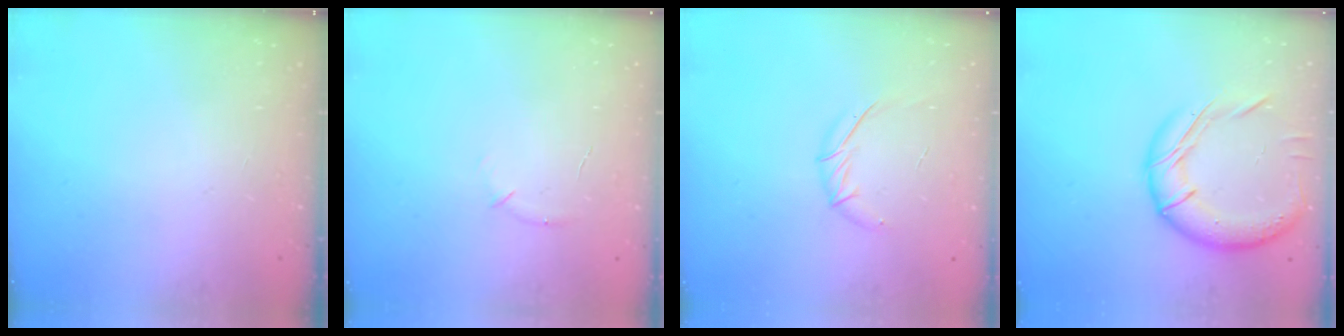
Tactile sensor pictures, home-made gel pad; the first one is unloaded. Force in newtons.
{"total": 4.1, "press": 3.9, "slide": 1.2}
{"total": 7.6, "press": 7.5, "slide": 1.1}
{"total": 16.4, "press": 16.3, "slide": 1.9}